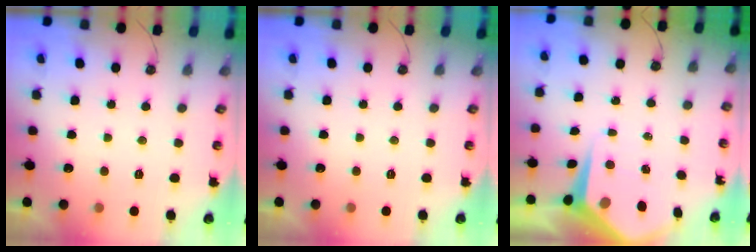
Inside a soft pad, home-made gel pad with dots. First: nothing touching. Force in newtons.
{"total": 0.0}
{"total": 7.5, "press": 7.5, "slide": 0.6}